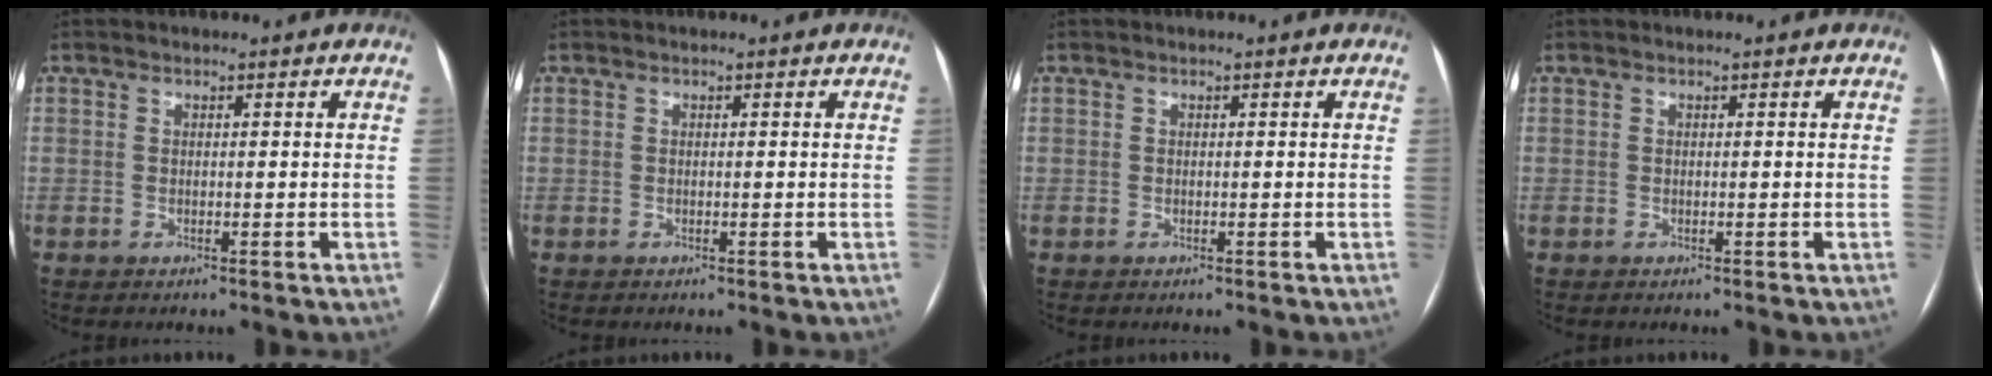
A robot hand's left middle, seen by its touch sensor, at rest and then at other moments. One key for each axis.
{"total": 0.0}
{"total": 0.0}
{"total": 0.0}